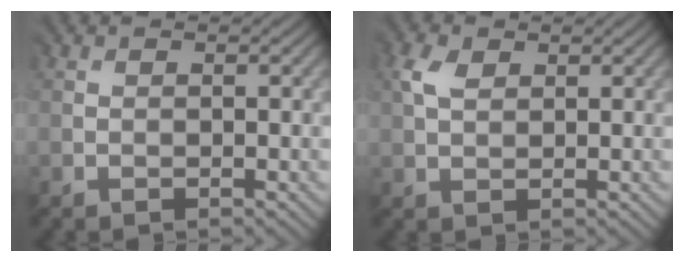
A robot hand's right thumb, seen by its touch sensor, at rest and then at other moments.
{"total": 2.9, "force": [1.8, 1.9, 1.2], "torque": [-0.033, 0.007, 0.030]}